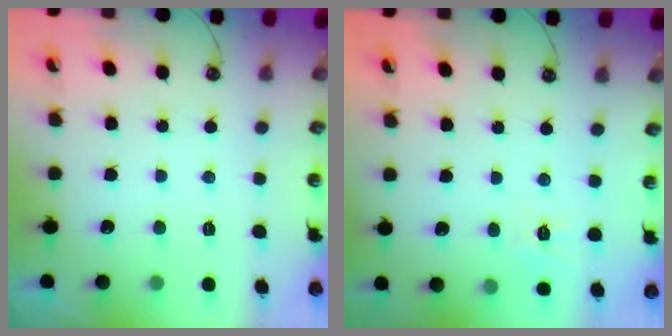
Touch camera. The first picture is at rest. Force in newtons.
{"total": 2.8, "press": 2.8, "slide": 0.5}